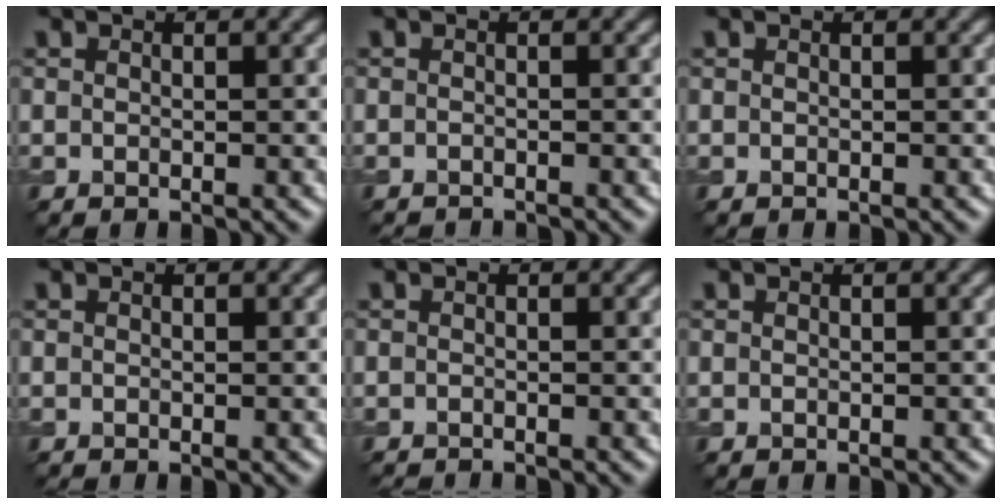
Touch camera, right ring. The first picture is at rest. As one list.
[{"total": 1.4, "force": [-1.4, 0.1, 0.2], "torque": [0.004, -0.009, -0.021]}, {"total": 0.0}, {"total": 0.0}, {"total": 1.0, "force": [-1.0, 0.0, 0.2], "torque": [0.002, -0.007, -0.018]}, {"total": 0.0}]